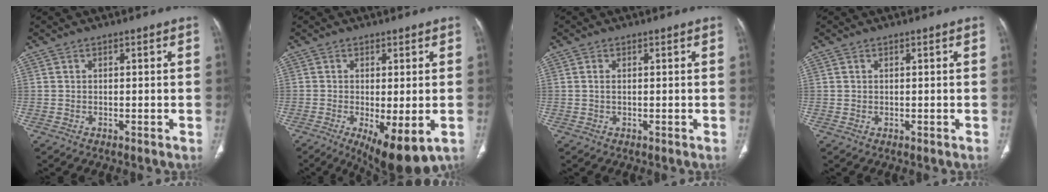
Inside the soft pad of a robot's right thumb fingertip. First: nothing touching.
{"total": 10.3, "force": [-3.7, 3.4, 8.9], "torque": [-0.136, -0.017, -0.047]}
{"total": 0.8, "force": [0.1, 0.4, 0.7], "torque": [-0.020, 0.003, 0.004]}
{"total": 0.0}